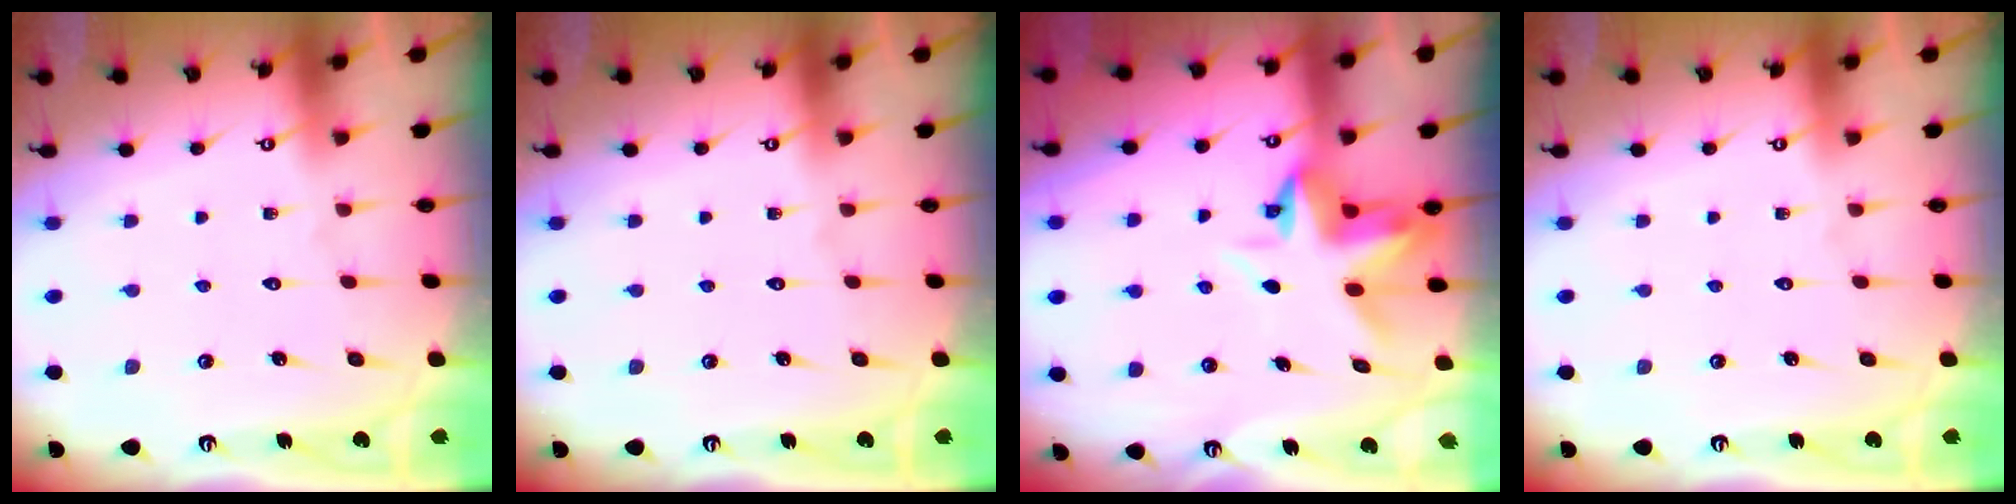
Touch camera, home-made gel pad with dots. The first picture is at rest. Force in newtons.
{"total": 0.0}
{"total": 5.1, "press": 4.9, "slide": 1.3}
{"total": 0.0}